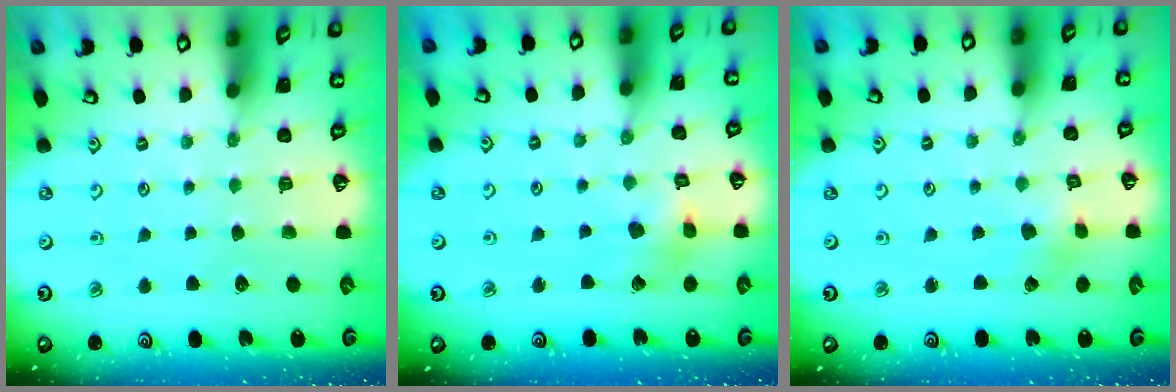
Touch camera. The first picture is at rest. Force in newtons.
{"total": 7.8, "press": 7.7, "slide": 1.0}
{"total": 2.5, "press": 2.5, "slide": 0.3}